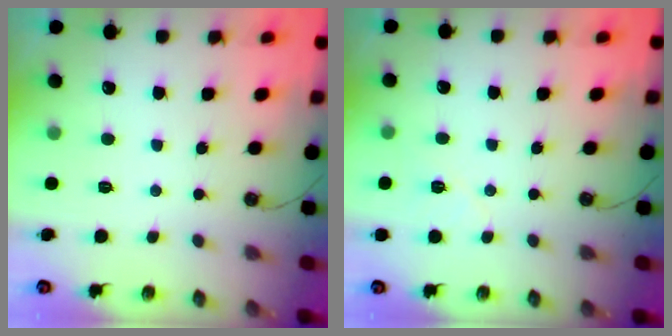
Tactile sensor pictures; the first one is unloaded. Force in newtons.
{"total": 5.7, "press": 5.1, "slide": 2.4}